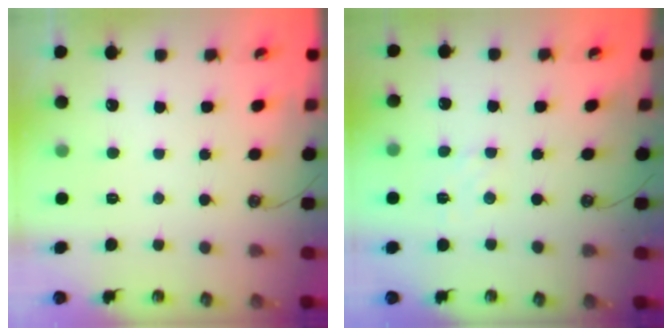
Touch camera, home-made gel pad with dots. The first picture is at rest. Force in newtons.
{"total": 2.9, "press": 2.9, "slide": 0.5}